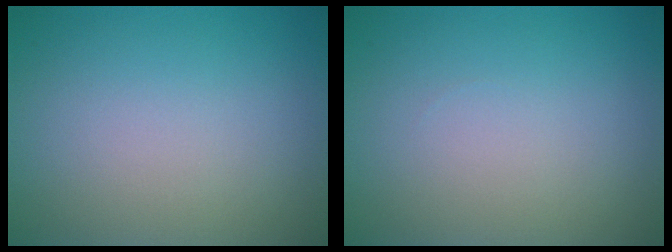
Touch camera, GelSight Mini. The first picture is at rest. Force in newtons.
{"total": 0.0}